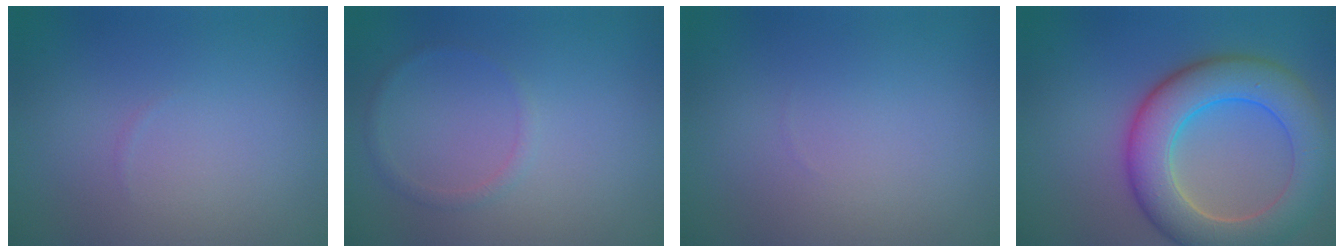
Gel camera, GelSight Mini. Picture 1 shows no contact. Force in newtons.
{"total": 1.0, "press": 1.0, "slide": 0.0}
{"total": 0.0}
{"total": 8.3, "press": 8.3, "slide": 0.4}